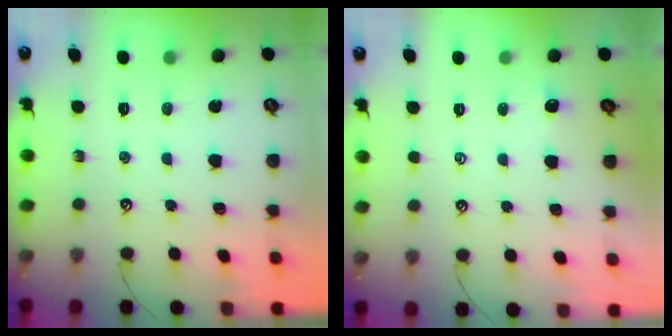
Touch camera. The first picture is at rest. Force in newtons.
{"total": 2.6, "press": 2.6, "slide": 0.2}